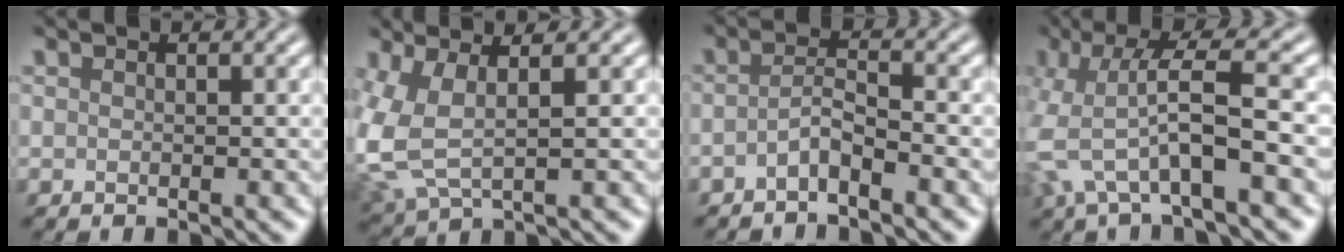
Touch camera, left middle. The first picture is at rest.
{"total": 6.0, "force": [0.4, 2.8, 5.2], "torque": [-0.147, -0.005, 0.012]}
{"total": 2.0, "force": [-1.3, 0.3, 1.6], "torque": [-0.031, 0.005, -0.030]}
{"total": 6.7, "force": [-1.3, 1.6, 6.3], "torque": [-0.137, 0.004, -0.031]}